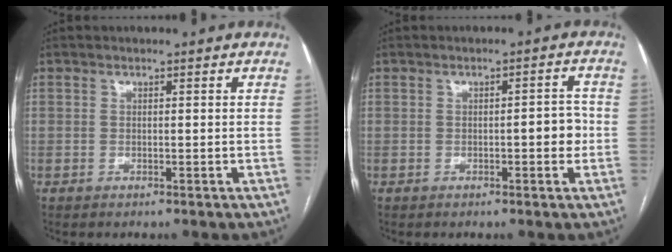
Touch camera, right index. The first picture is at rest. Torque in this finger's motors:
{"motor_torque": [0.59, 0.00, 0.20, 0.05]}